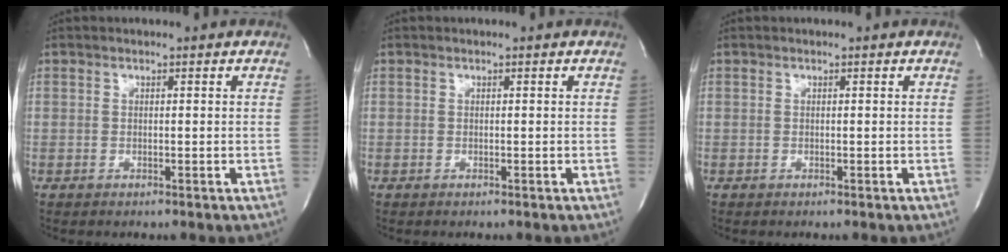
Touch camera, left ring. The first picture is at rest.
{"total": 0.0}
{"total": 0.0}